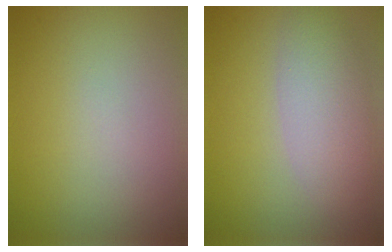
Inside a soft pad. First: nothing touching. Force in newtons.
{"total": 4.5, "press": 4.5, "slide": 0.2}